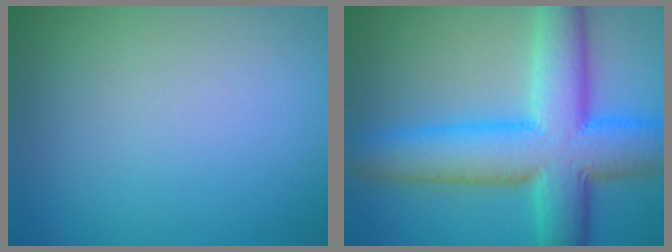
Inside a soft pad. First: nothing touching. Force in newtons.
{"total": 10.9, "press": 10.9, "slide": 0.2}